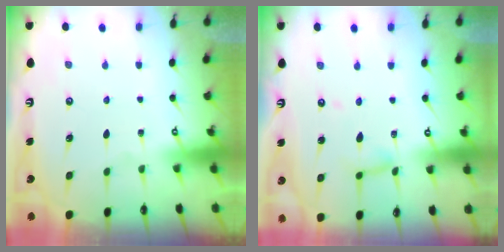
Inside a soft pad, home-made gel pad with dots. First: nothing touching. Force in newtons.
{"total": 6.0, "press": 6.0, "slide": 0.4}